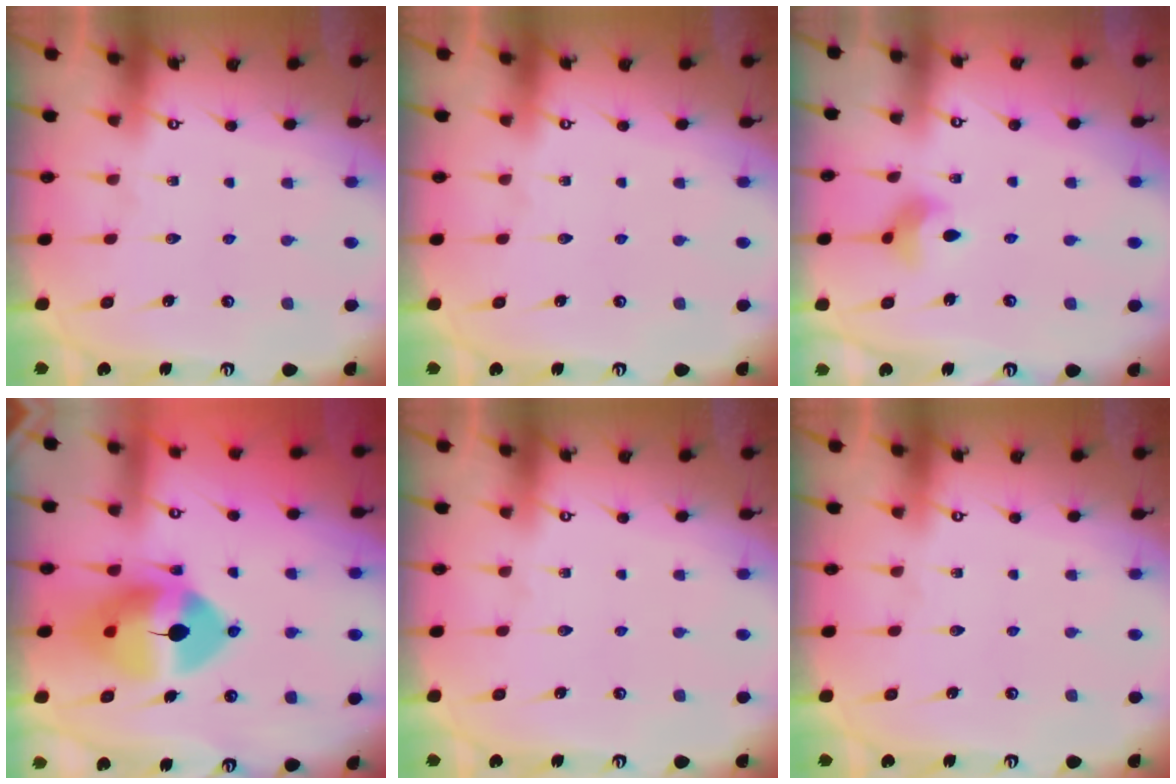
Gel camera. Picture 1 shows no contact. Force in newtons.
{"total": 0.0}
{"total": 6.9, "press": 6.7, "slide": 1.9}
{"total": 13.7, "press": 13.5, "slide": 2.1}
{"total": 0.0}
{"total": 0.0}